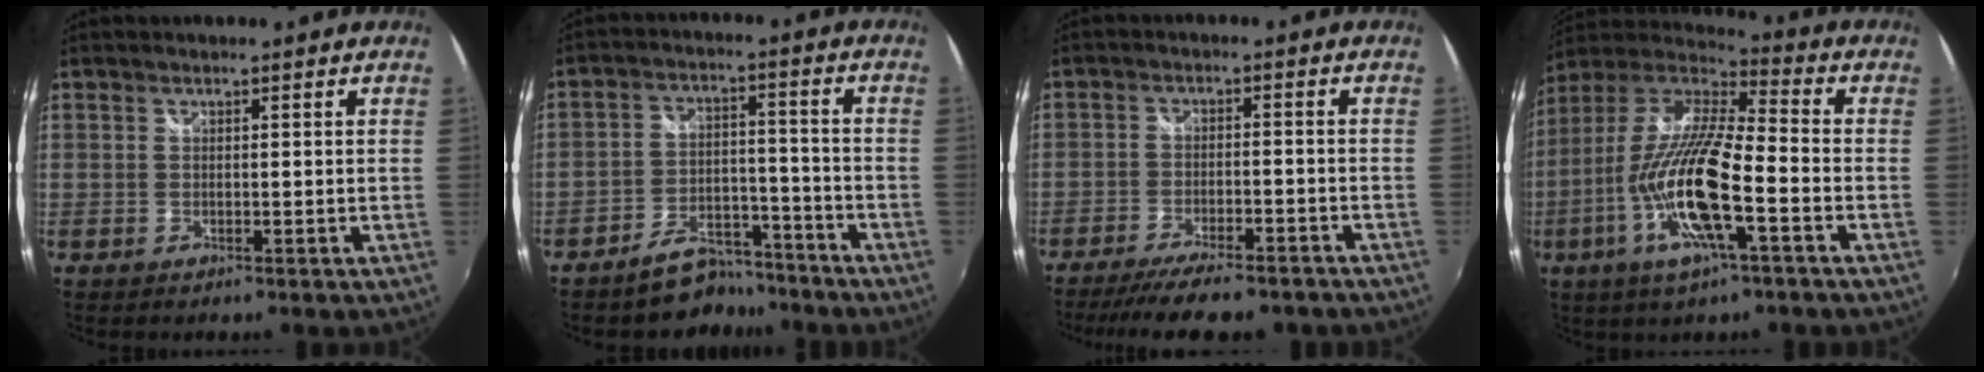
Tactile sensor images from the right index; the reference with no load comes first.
{"total": 9.1, "force": [-7.9, 4.0, 1.9], "torque": [-0.040, 0.032, -0.109]}
{"total": 15.2, "force": [-12.7, 3.5, 7.5], "torque": [-0.153, -0.031, -0.182]}
{"total": 18.9, "force": [-6.8, 3.7, 17.2], "torque": [-0.337, -0.025, -0.136]}